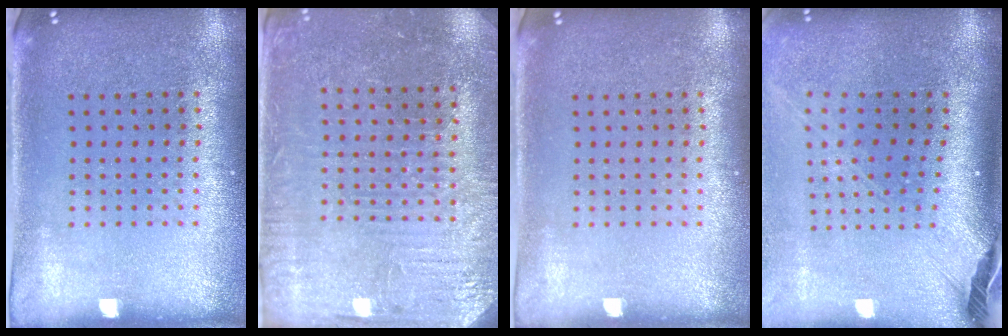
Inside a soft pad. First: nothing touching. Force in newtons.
{"total": 3.2, "press": 3.1, "slide": 0.5}
{"total": 0.0}
{"total": 2.7, "press": 2.0, "slide": 1.9}